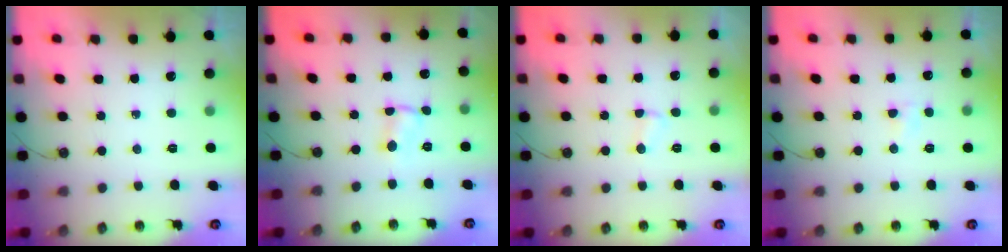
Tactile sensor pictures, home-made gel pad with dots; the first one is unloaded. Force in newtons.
{"total": 1.5, "press": 1.5, "slide": 0.2}
{"total": 3.3, "press": 3.3, "slide": 0.3}
{"total": 2.5, "press": 2.5, "slide": 0.4}